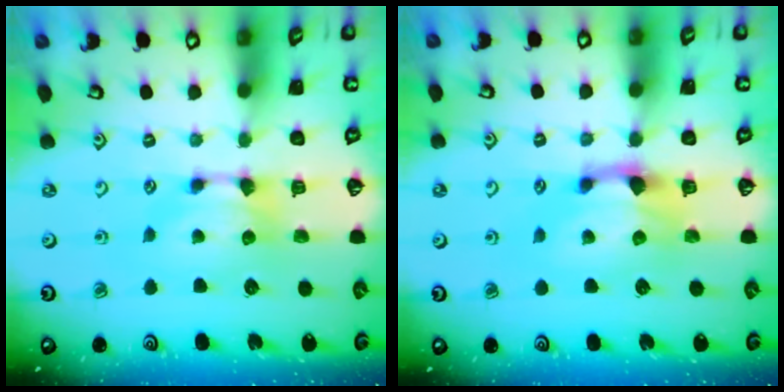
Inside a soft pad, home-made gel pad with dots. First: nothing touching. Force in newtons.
{"total": 1.9, "press": 1.4, "slide": 1.3}